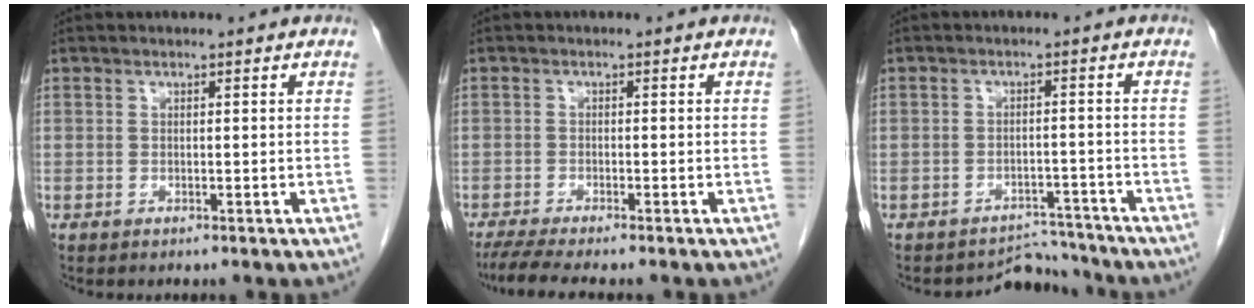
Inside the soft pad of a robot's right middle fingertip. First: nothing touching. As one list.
[{"total": 5.5, "force": [-4.6, 0.1, 3.0], "torque": [-0.049, -0.016, -0.077]}, {"total": 4.2, "force": [-3.8, 0.9, -1.4], "torque": [0.026, 0.022, -0.054]}]